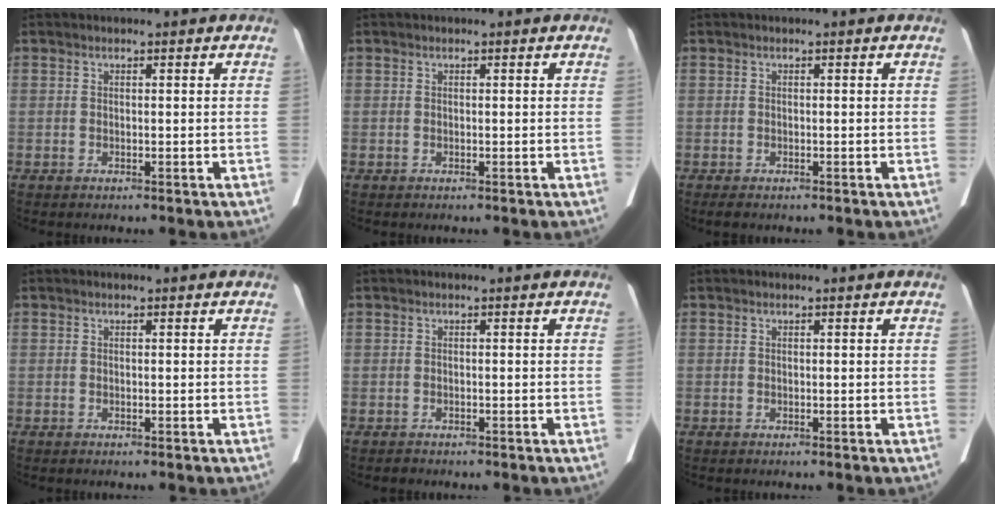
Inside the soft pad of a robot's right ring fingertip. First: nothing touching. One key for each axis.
{"total": 0.0}
{"total": 1.2, "fx": -0.8, "fy": 0.5, "fz": 0.6, "tx": -0.017, "ty": -0.003, "tz": -0.009}
{"total": 0.0}
{"total": 0.7, "fx": -0.6, "fy": 0.3, "fz": 0.0, "tx": -0.008, "ty": -0.001, "tz": -0.010}
{"total": 0.0}